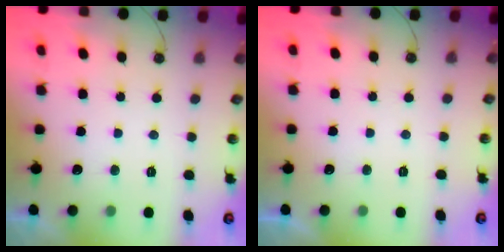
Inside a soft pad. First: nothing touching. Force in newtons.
{"total": 0.0}